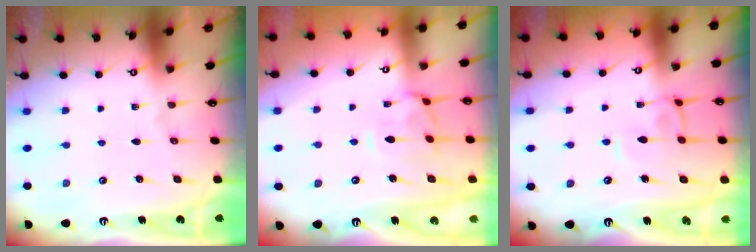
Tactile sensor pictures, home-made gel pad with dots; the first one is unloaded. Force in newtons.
{"total": 1.3, "press": 0.8, "slide": 1.1}
{"total": 1.3, "press": 1.2, "slide": 0.5}